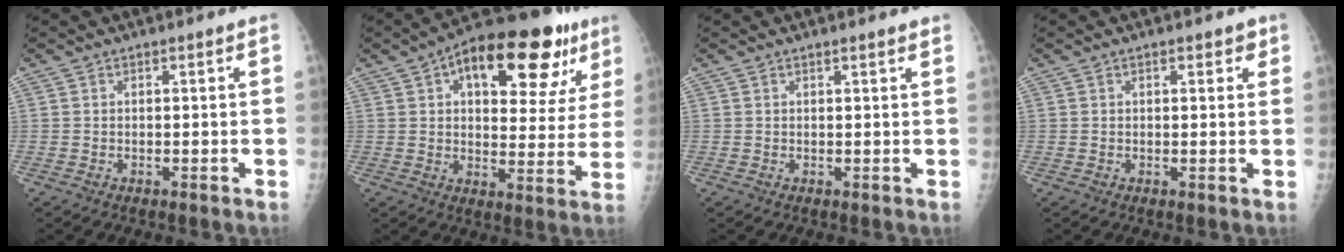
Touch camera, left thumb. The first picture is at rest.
{"total": 23.3, "force": [11.2, 10.5, 17.6], "torque": [-0.215, 0.005, 0.158]}
{"total": 1.4, "force": [1.2, 0.1, 0.8], "torque": [-0.005, 0.001, 0.016]}
{"total": 2.1, "force": [1.2, 1.1, 1.4], "torque": [-0.005, -0.003, 0.013]}